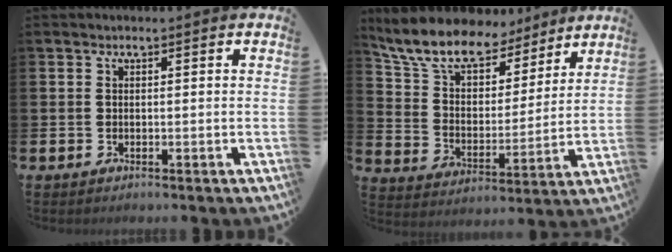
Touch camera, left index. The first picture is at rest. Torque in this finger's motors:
{"motor_torque": [2.14, 0.00, 0.75, 0.21]}